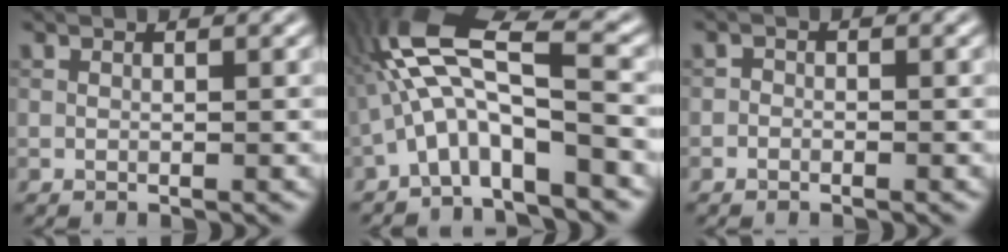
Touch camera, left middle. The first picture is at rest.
{"total": 8.9, "force": [-2.0, 2.6, 8.3], "torque": [-0.164, 0.029, -0.048]}
{"total": 0.7, "force": [-0.5, 0.5, 0.0], "torque": [0.002, 0.000, -0.010]}